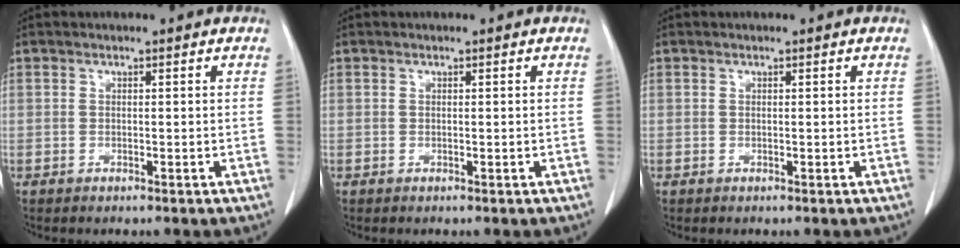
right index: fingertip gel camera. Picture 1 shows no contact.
{"total": 0.0}
{"total": 0.0}